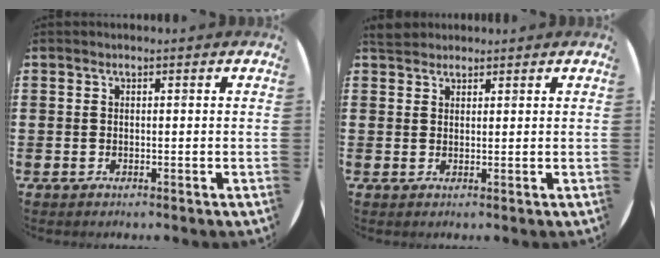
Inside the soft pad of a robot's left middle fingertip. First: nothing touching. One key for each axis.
{"total": 2.3, "fx": 2.1, "fy": 0.8, "fz": 0.3, "tx": -0.003, "ty": 0.003, "tz": 0.040}